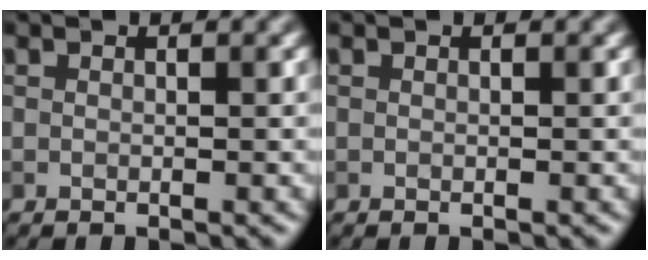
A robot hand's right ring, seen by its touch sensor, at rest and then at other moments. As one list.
[{"total": 0.0}]